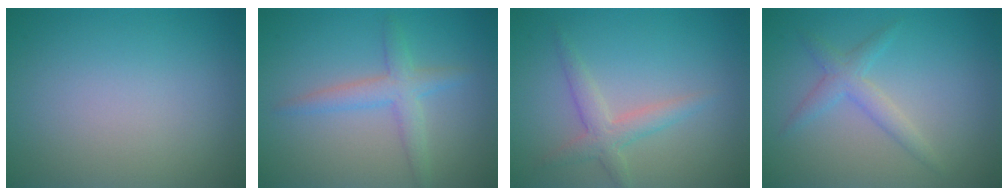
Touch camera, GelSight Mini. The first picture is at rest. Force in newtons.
{"total": 2.7, "press": 2.7, "slide": 0.1}
{"total": 2.4, "press": 2.4, "slide": 0.1}
{"total": 1.3, "press": 1.3, "slide": 0.1}